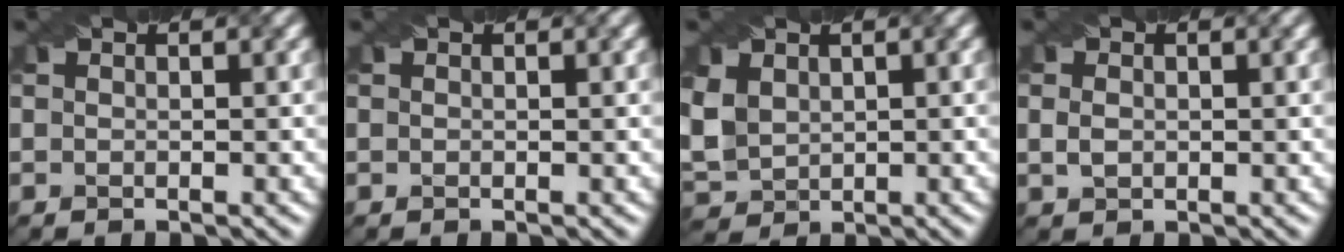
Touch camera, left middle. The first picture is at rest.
{"total": 0.0}
{"total": 4.3, "force": [1.2, 3.3, 2.4], "torque": [-0.072, 0.005, 0.027]}
{"total": 1.7, "force": [0.2, 1.2, 1.1], "torque": [-0.025, 0.001, 0.005]}